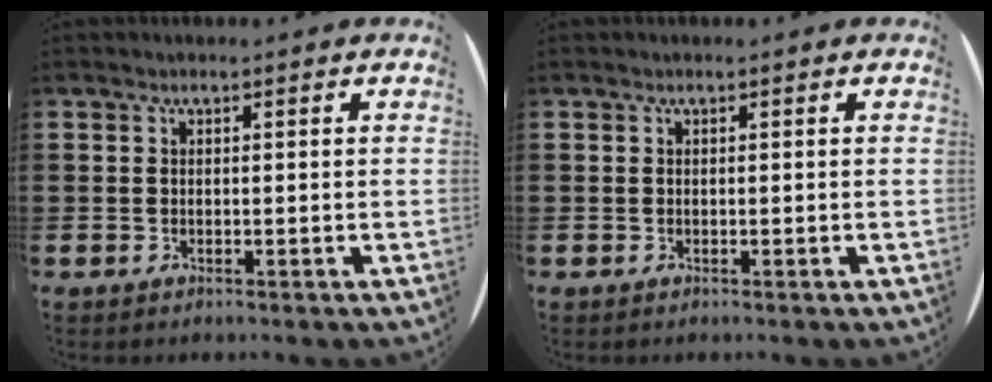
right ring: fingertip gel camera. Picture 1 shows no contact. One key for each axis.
{"total": 0.0}